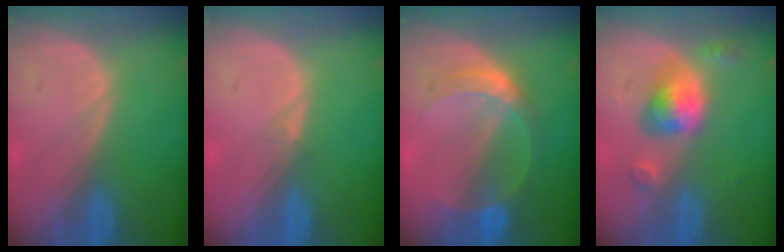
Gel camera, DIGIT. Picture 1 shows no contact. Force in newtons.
{"total": 0.6, "press": 0.5, "slide": 0.4}
{"total": 5.5, "press": 5.5, "slide": 0.1}
{"total": 5.8, "press": 5.3, "slide": 2.1}